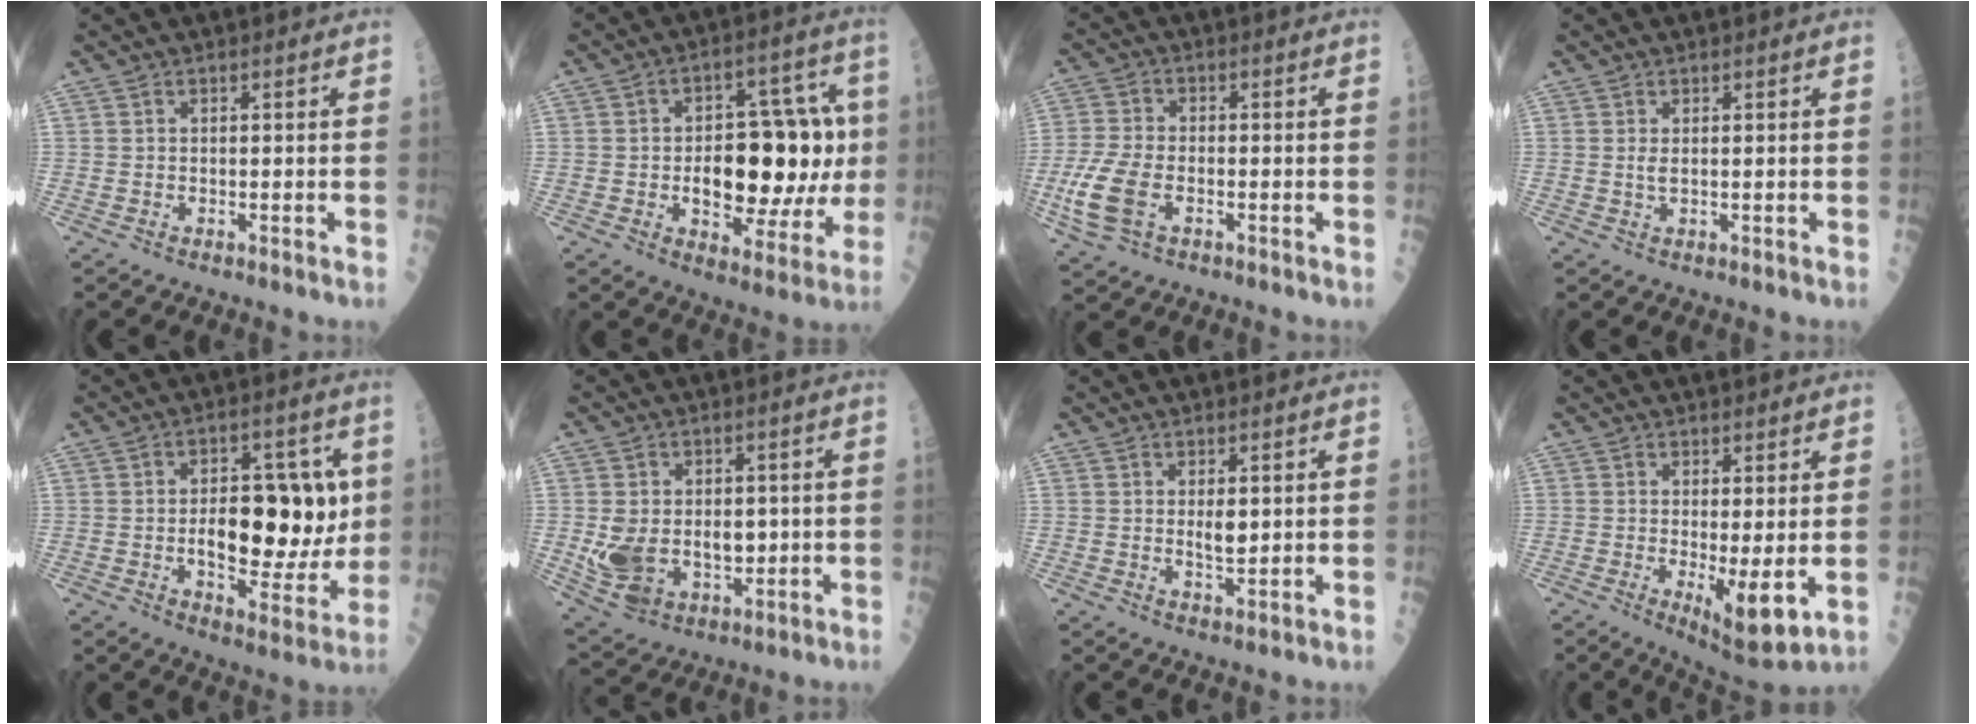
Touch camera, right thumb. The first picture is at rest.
{"total": 20.0, "force": [-0.5, 10.8, 16.8], "torque": [-0.193, 0.028, 0.006]}
{"total": 9.4, "force": [-2.9, 5.3, 7.3], "torque": [-0.168, 0.005, -0.056]}
{"total": 1.2, "force": [0.3, 0.4, 1.0], "torque": [-0.021, -0.003, 0.008]}
{"total": 16.2, "force": [0.8, 8.5, 13.8], "torque": [-0.154, 0.003, 0.021]}
{"total": 13.4, "force": [-0.7, 9.5, 9.4], "torque": [-0.145, -0.004, 0.015]}
{"total": 3.1, "force": [0.6, 1.3, 2.8], "torque": [-0.041, -0.009, 0.014]}
{"total": 7.9, "force": [-0.9, 2.3, 7.5], "torque": [-0.110, -0.023, -0.006]}